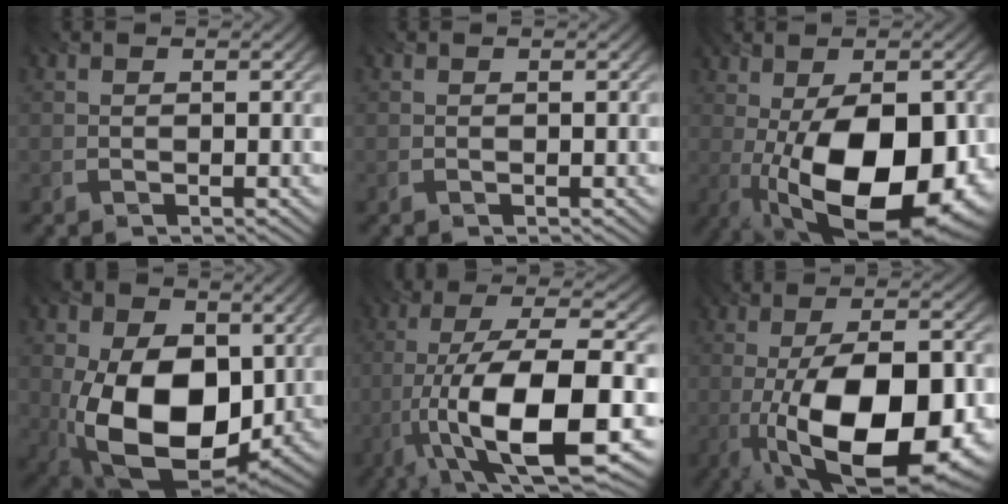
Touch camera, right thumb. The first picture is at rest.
{"total": 0.0}
{"total": 18.2, "force": [-4.6, 8.5, 15.5], "torque": [-0.242, -0.041, -0.055]}
{"total": 16.7, "force": [-2.1, 11.1, 12.3], "torque": [-0.217, -0.044, -0.036]}
{"total": 15.8, "force": [-5.9, 4.5, 13.9], "torque": [-0.242, -0.009, -0.108]}
{"total": 17.5, "force": [-5.7, 7.0, 14.9], "torque": [-0.218, -0.026, -0.089]}